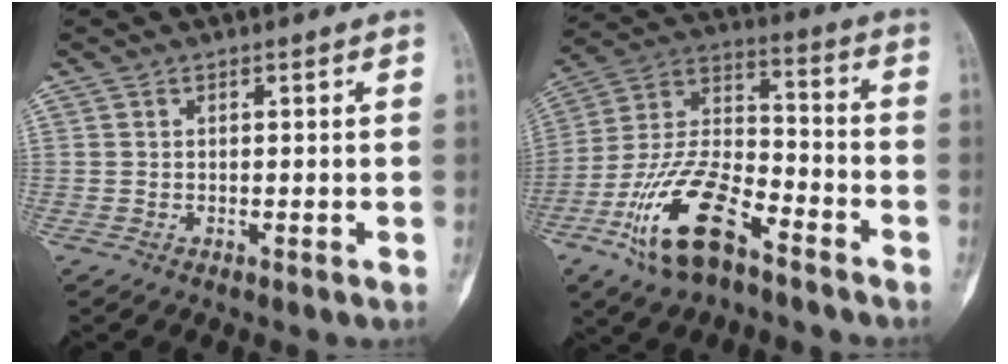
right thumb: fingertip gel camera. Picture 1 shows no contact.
{"total": 18.3, "force": [-10.2, 8.0, 12.9], "torque": [-0.249, 0.064, -0.193]}